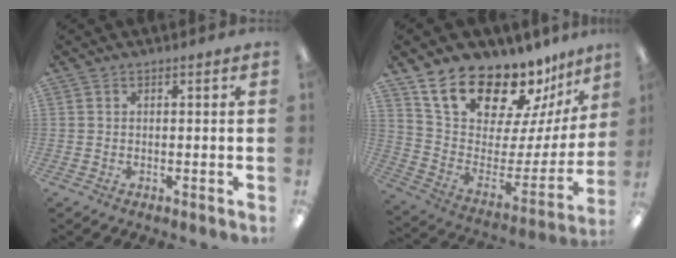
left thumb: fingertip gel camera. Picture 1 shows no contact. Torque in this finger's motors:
{"motor_torque": [2.00, 2.12, 1.37, -1.40, 0.12]}